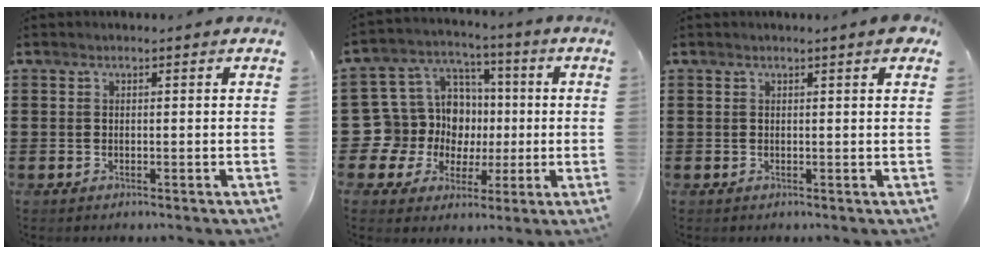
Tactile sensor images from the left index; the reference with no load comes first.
{"total": 12.3, "force": [-0.2, 11.9, 3.0], "torque": [-0.127, -0.010, 0.008]}
{"total": 1.3, "force": [0.8, -0.1, 1.1], "torque": [-0.013, -0.004, 0.013]}